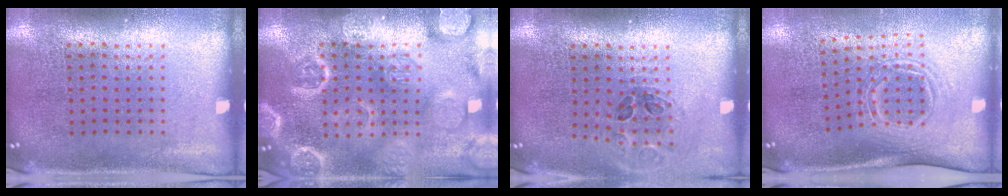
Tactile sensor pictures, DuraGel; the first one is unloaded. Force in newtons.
{"total": 3.9, "press": 3.9, "slide": 0.4}
{"total": 1.0, "press": 1.0, "slide": 0.1}
{"total": 1.7, "press": 1.1, "slide": 1.2}